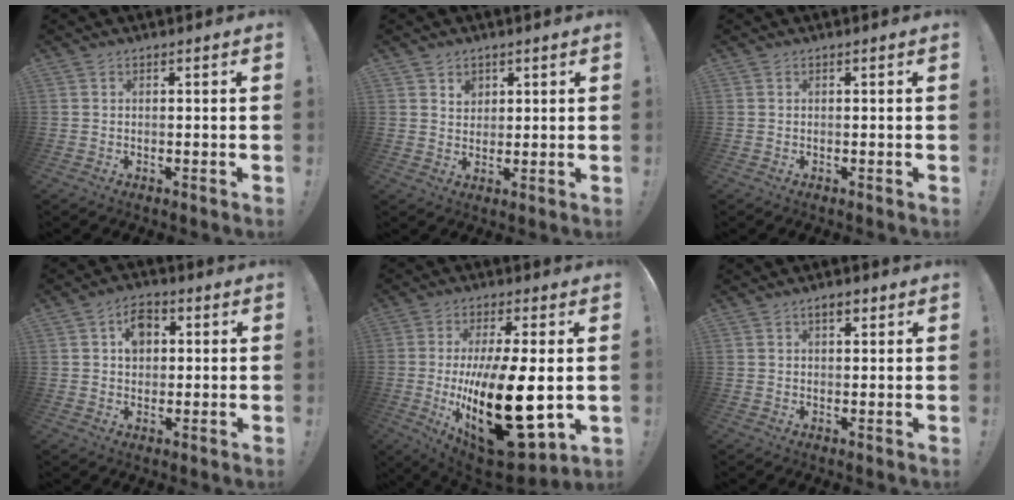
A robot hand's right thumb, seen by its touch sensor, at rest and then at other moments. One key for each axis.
{"total": 3.3, "fx": 2.0, "fy": 2.5, "fz": 0.8, "tx": -0.003, "ty": -0.009, "tz": 0.034}
{"total": 0.0}
{"total": 6.7, "fx": 1.7, "fy": 5.0, "fz": 4.1, "tx": -0.056, "ty": 0.005, "tz": 0.030}
{"total": 26.8, "fx": -2.8, "fy": 11.1, "fz": 24.2, "tx": -0.412, "ty": -0.009, "tz": -0.030}
{"total": 3.1, "fx": 1.6, "fy": 1.3, "fz": 2.2, "tx": -0.038, "ty": 0.001, "tz": 0.026}